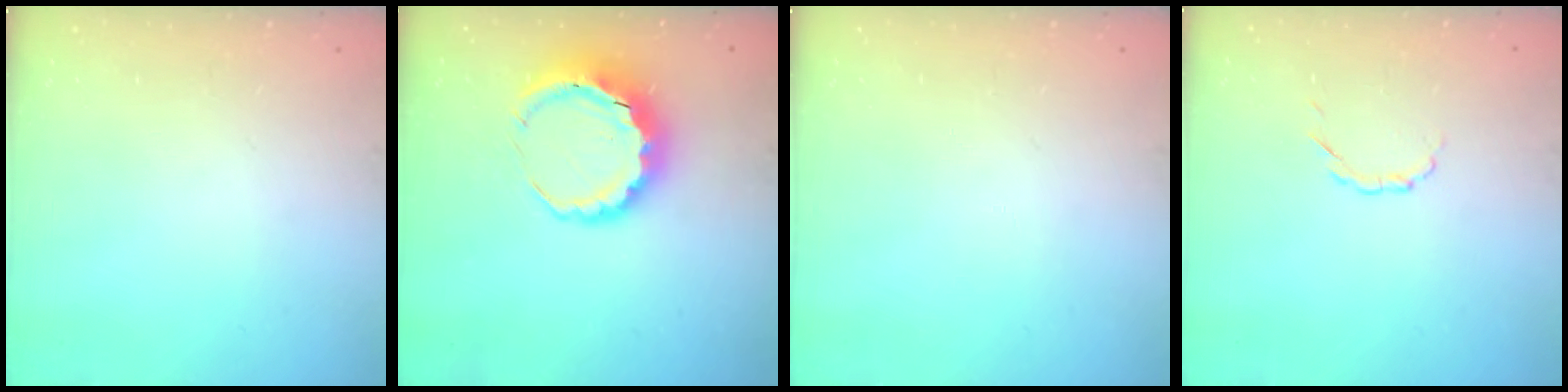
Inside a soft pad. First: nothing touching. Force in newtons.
{"total": 8.8, "press": 8.6, "slide": 1.8}
{"total": 0.0}
{"total": 2.5, "press": 2.4, "slide": 0.6}